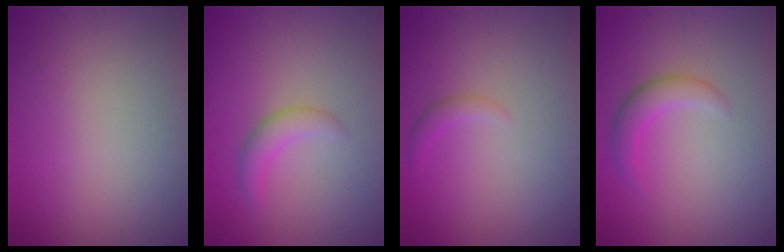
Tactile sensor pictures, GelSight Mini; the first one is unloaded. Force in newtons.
{"total": 1.9, "press": 1.9, "slide": 0.1}
{"total": 1.1, "press": 1.1, "slide": 0.1}
{"total": 2.4, "press": 2.4, "slide": 0.1}